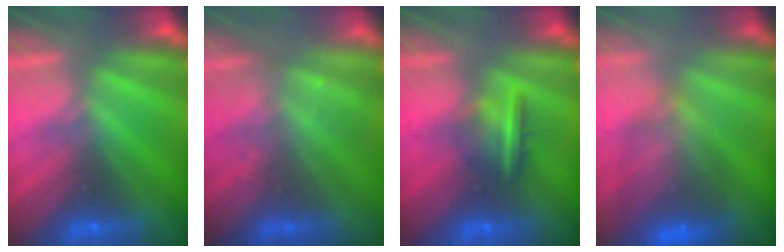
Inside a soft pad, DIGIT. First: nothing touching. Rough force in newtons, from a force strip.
{"total": 2.2}
{"total": 9.3}
{"total": 8.9}